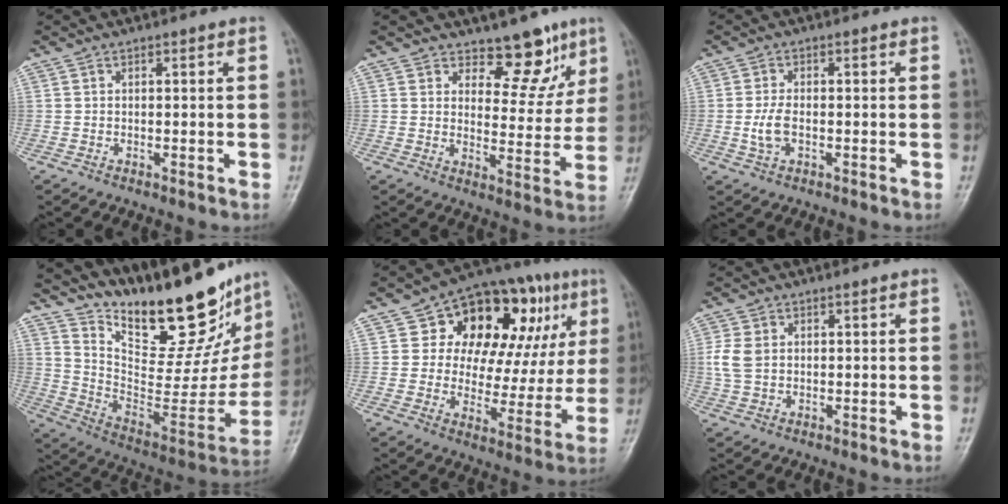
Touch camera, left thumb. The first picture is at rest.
{"total": 8.7, "force": [6.4, 4.9, 3.3], "torque": [0.004, -0.042, 0.095]}
{"total": 3.8, "force": [-0.8, 2.1, 3.0], "torque": [-0.066, 0.005, -0.016]}
{"total": 27.6, "force": [21.4, 9.4, 14.6], "torque": [-0.184, -0.115, 0.332]}
{"total": 21.6, "force": [8.3, 12.8, 15.3], "torque": [-0.147, 0.007, 0.118]}
{"total": 4.5, "force": [0.5, 3.4, 2.8], "torque": [-0.057, 0.007, 0.010]}